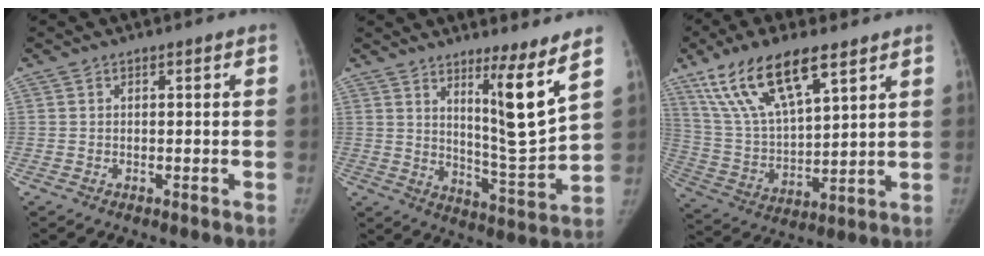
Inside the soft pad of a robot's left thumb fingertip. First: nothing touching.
{"total": 11.4, "force": [6.4, 0.1, 9.4], "torque": [-0.144, -0.070, 0.111]}
{"total": 18.0, "force": [10.9, 6.4, 12.7], "torque": [-0.226, -0.033, 0.213]}